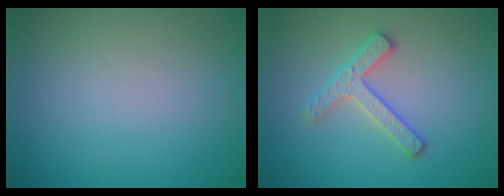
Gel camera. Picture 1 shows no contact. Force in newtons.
{"total": 2.5, "press": 2.5, "slide": 0.4}